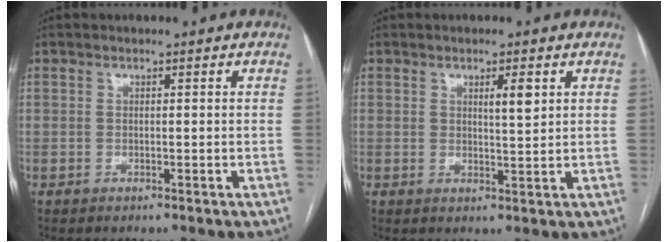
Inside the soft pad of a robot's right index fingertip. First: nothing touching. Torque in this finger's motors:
{"motor_torque": [-0.06, 0.02, 0.05, 0.04]}